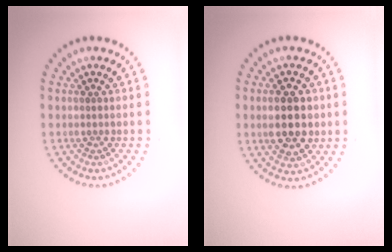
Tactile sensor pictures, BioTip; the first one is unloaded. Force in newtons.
{"total": 5.2, "press": 5.2, "slide": 0.4}